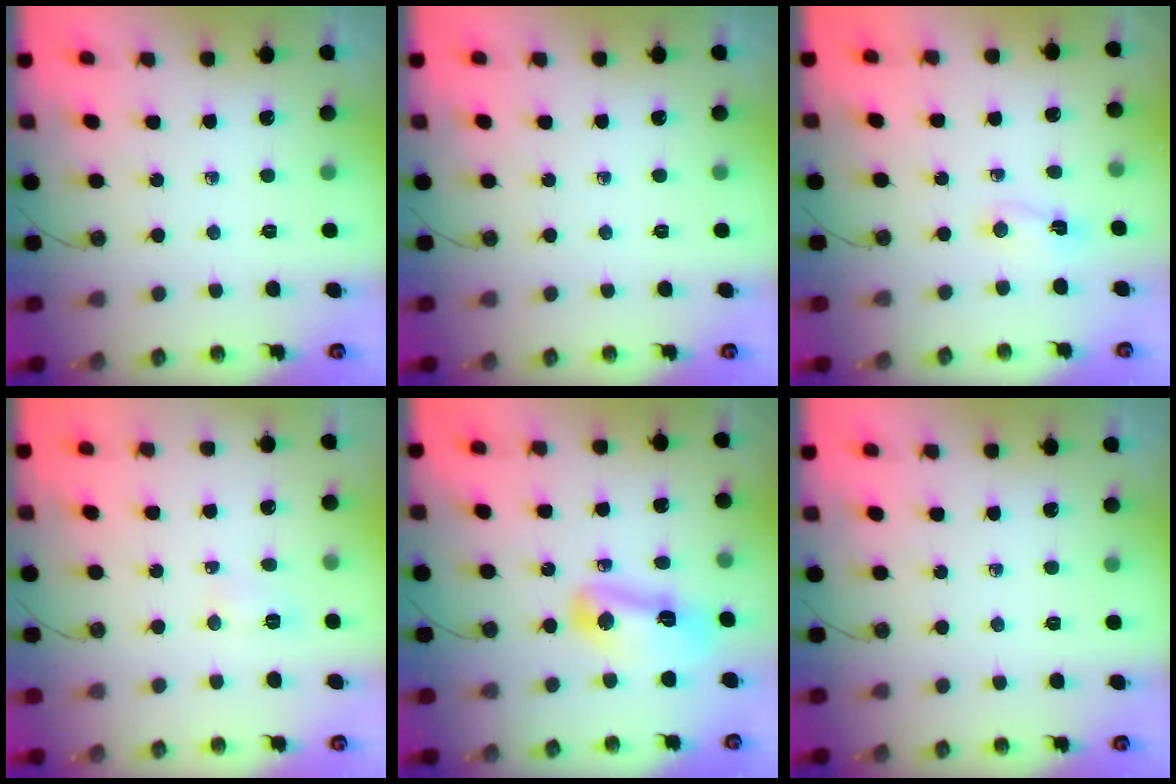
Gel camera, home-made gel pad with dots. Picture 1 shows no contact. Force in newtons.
{"total": 0.0}
{"total": 2.0, "press": 1.6, "slide": 1.2}
{"total": 4.2, "press": 4.2, "slide": 0.5}
{"total": 10.2, "press": 10.2, "slide": 0.5}
{"total": 0.0}